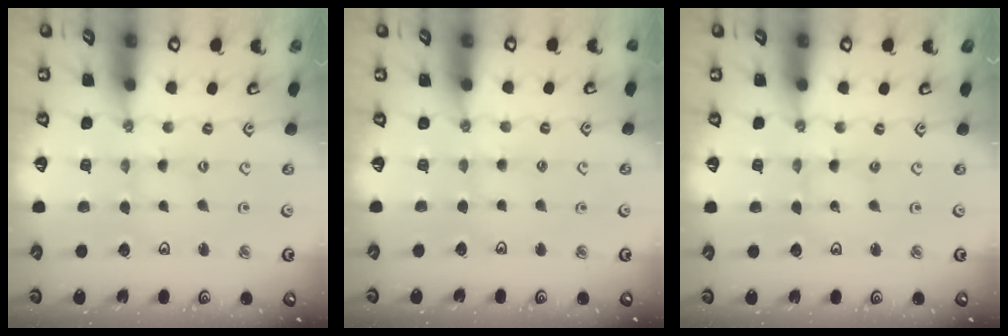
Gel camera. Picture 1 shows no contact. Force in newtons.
{"total": 2.9, "press": 2.8, "slide": 0.6}
{"total": 0.6, "press": 0.6, "slide": 0.1}